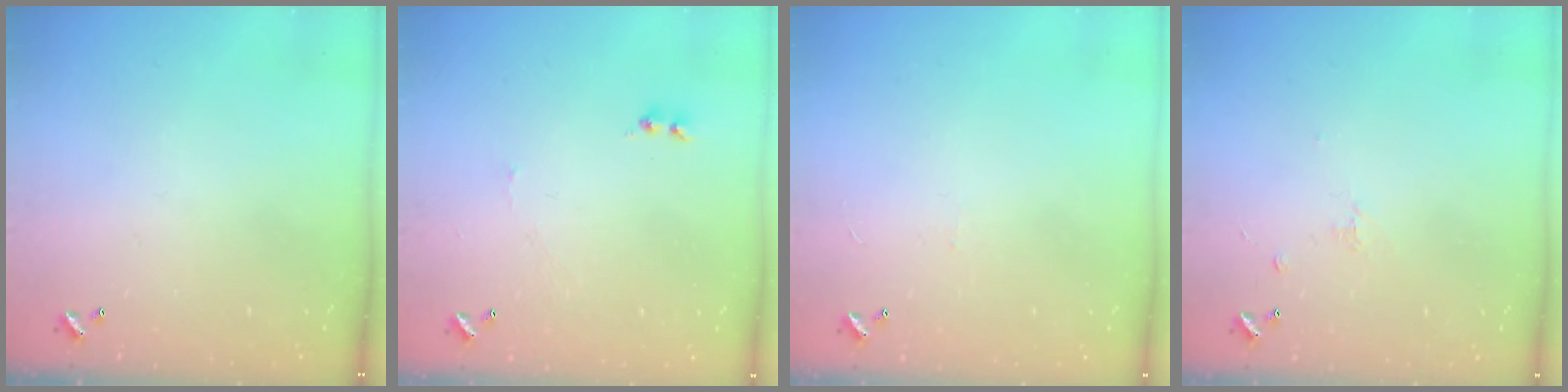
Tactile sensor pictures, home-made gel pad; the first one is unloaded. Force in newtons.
{"total": 1.5, "press": 1.4, "slide": 0.6}
{"total": 1.3, "press": 1.3, "slide": 0.4}
{"total": 1.2, "press": 1.1, "slide": 0.6}